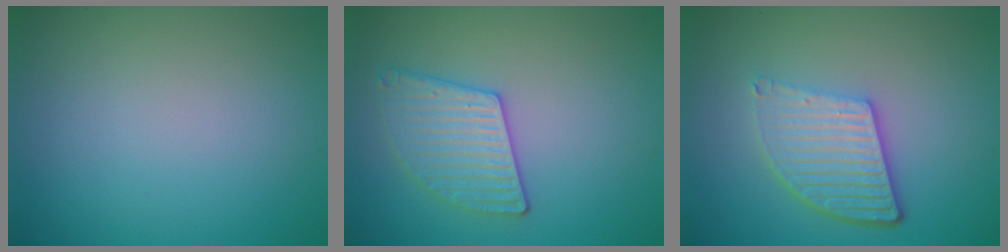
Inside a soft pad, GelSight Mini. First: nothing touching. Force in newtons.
{"total": 3.1, "press": 3.1, "slide": 0.3}
{"total": 5.5, "press": 3.9, "slide": 3.9}